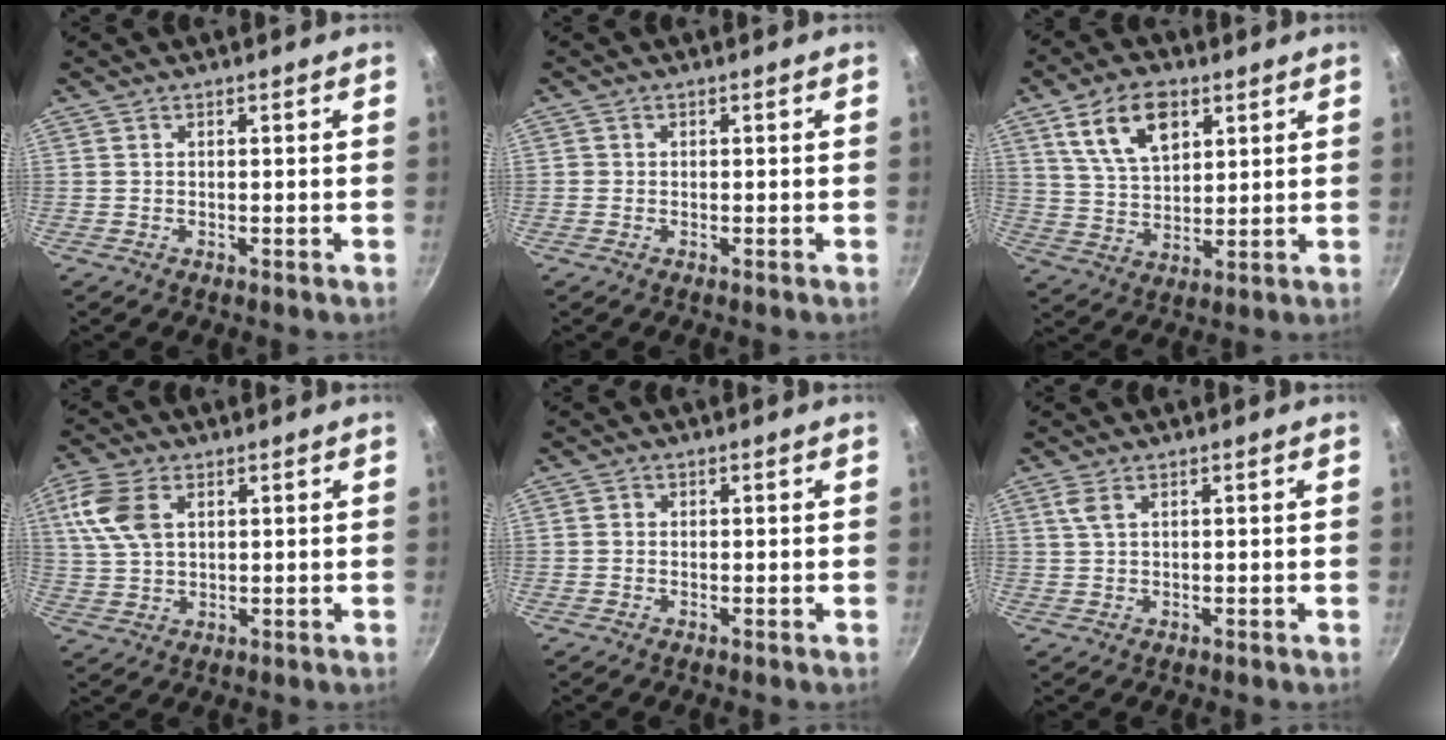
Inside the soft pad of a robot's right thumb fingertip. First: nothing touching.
{"total": 0.6, "force": [-0.1, 0.6, 0.1], "torque": [-0.001, 0.000, -0.005]}
{"total": 12.0, "force": [5.6, 6.9, 8.2], "torque": [-0.125, -0.016, 0.105]}
{"total": 9.0, "force": [2.9, 5.5, 6.5], "torque": [-0.135, 0.002, 0.054]}
{"total": 0.9, "force": [-0.2, 0.9, 0.3], "torque": [-0.003, 0.003, -0.006]}
{"total": 2.1, "force": [0.9, 0.8, 1.7], "torque": [-0.036, -0.001, 0.020]}